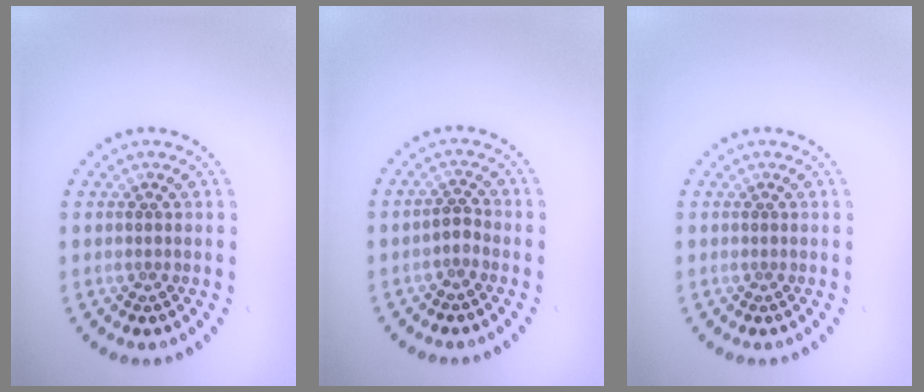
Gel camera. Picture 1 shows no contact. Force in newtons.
{"total": 1.0, "press": 0.9, "slide": 0.5}
{"total": 0.0}